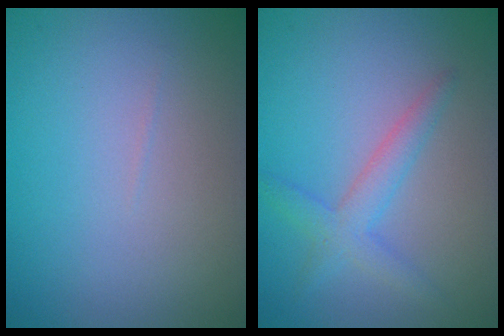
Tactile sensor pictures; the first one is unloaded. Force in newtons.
{"total": 2.5, "press": 2.5, "slide": 0.1}